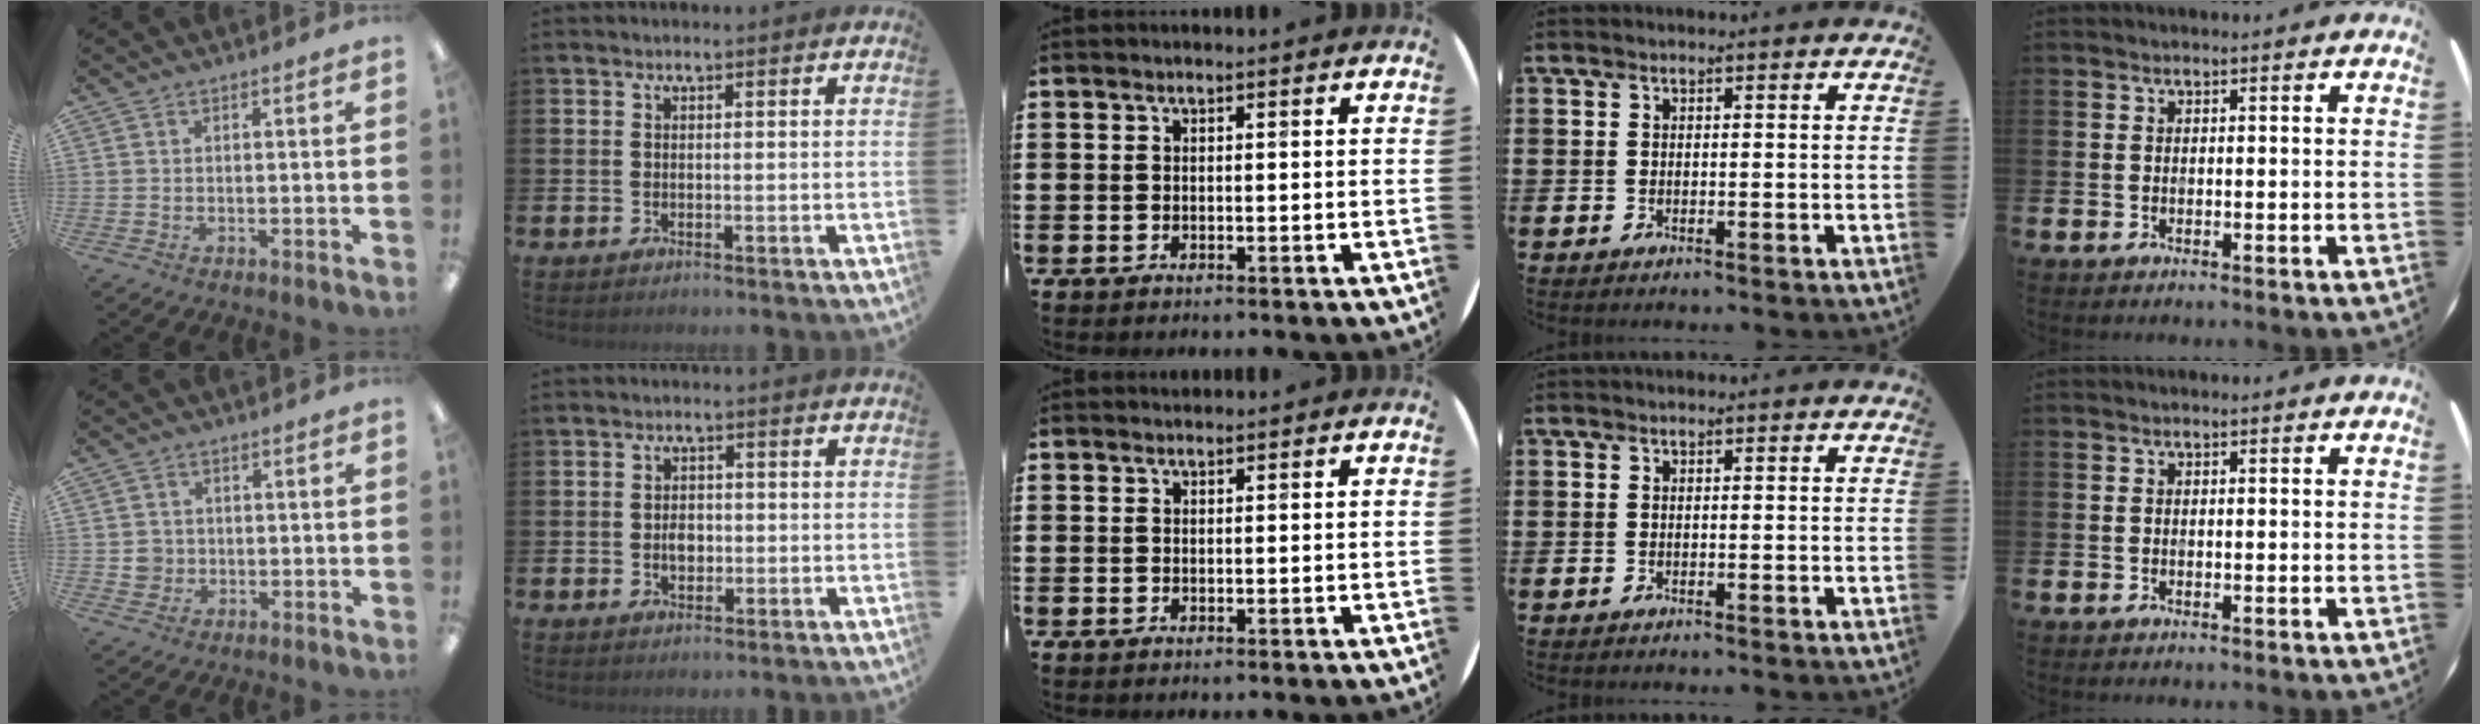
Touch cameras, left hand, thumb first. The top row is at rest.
{"thumb": {"total": 3.0, "force": [0.0, 3.0, 0.4], "torque": [-0.003, 0.002, -0.003]}, "index": {"total": 2.5, "force": [-0.3, 1.9, 1.7], "torque": [-0.013, -0.002, -0.011]}}